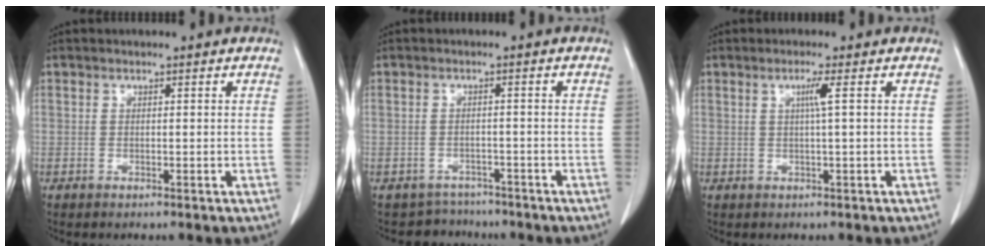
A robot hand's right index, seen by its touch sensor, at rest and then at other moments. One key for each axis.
{"total": 3.8, "fx": -3.3, "fy": 1.5, "fz": -1.1, "tx": 0.015, "ty": 0.015, "tz": -0.049}
{"total": 2.1, "fx": 0.5, "fy": -0.6, "fz": 1.9, "tx": -0.039, "ty": -0.001, "tz": 0.011}